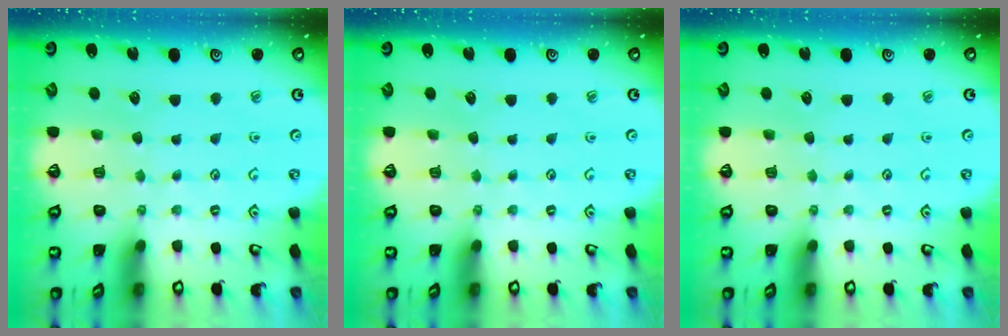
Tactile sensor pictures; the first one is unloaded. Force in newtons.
{"total": 0.0}
{"total": 0.0}